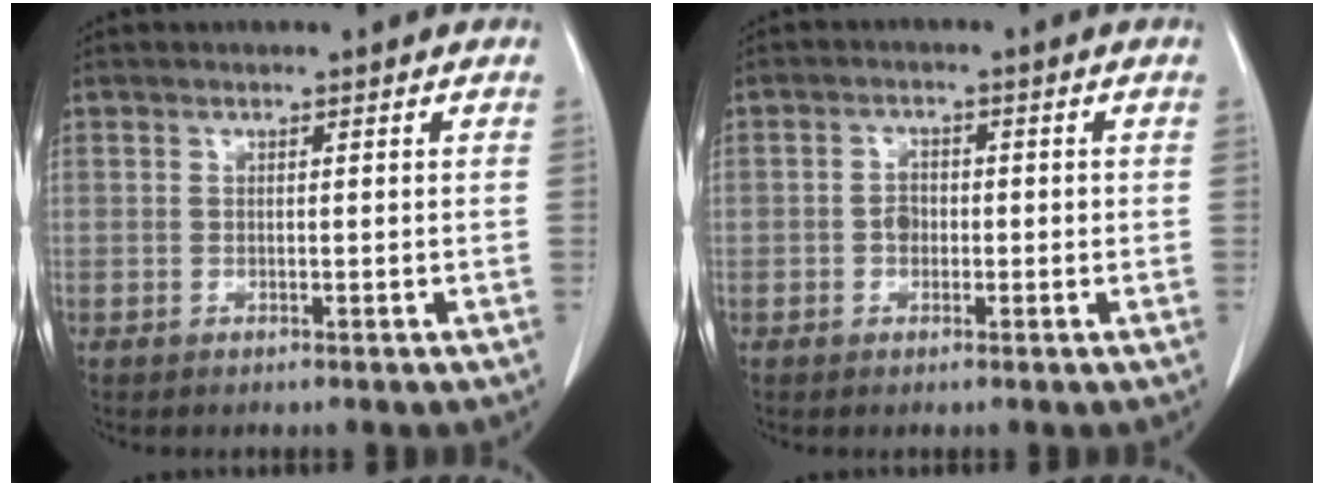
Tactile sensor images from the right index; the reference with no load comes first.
{"total": 2.3, "force": [-0.4, 1.8, 1.4], "torque": [-0.024, 0.006, -0.008]}